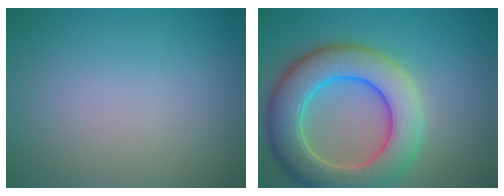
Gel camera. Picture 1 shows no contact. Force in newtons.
{"total": 9.2, "press": 9.2, "slide": 0.6}